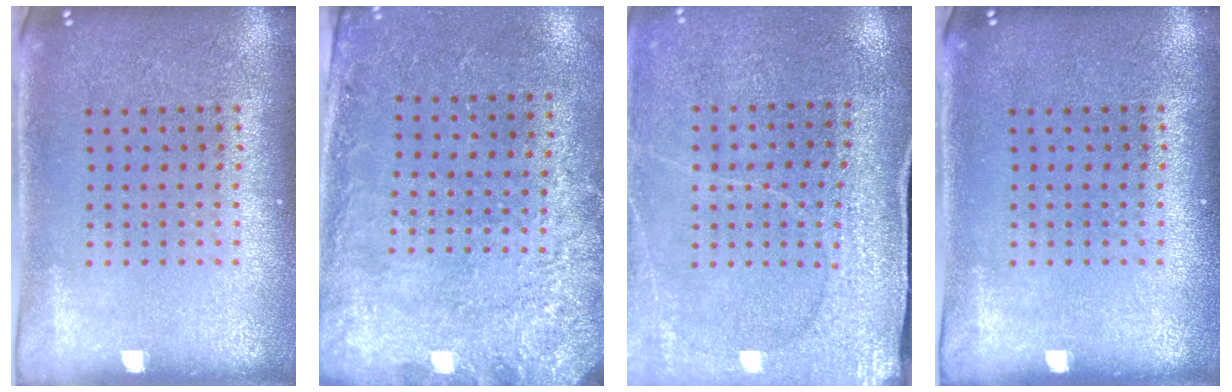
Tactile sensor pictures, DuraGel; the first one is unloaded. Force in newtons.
{"total": 2.8, "press": 1.9, "slide": 2.0}
{"total": 3.0, "press": 3.0, "slide": 0.2}
{"total": 0.0}